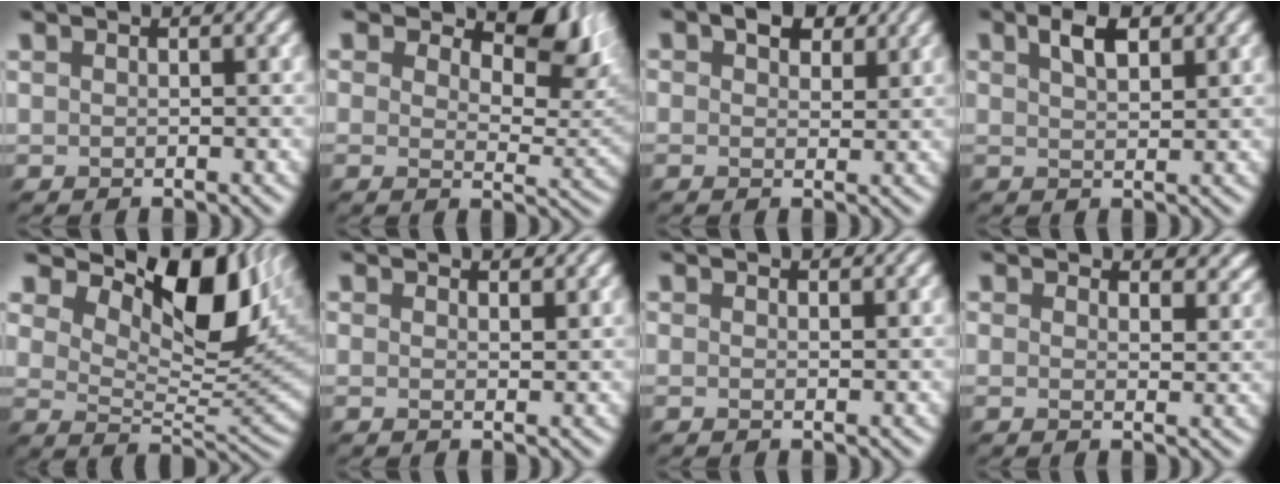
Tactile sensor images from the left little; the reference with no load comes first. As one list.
[{"total": 7.4, "force": [4.7, 3.7, 4.4], "torque": [-0.067, -0.010, 0.072]}, {"total": 3.5, "force": [1.8, 2.2, 2.0], "torque": [-0.035, -0.001, 0.017]}, {"total": 2.7, "force": [1.2, 1.1, 2.1], "torque": [-0.042, -0.001, 0.018]}, {"total": 11.6, "force": [6.5, 5.1, 8.1], "torque": [-0.134, 0.003, 0.105]}, {"total": 1.3, "force": [1.1, 0.5, 0.5], "torque": [-0.013, -0.003, 0.016]}, {"total": 0.0}, {"total": 4.5, "force": [3.6, 2.1, 1.8], "torque": [-0.038, -0.004, 0.037]}]